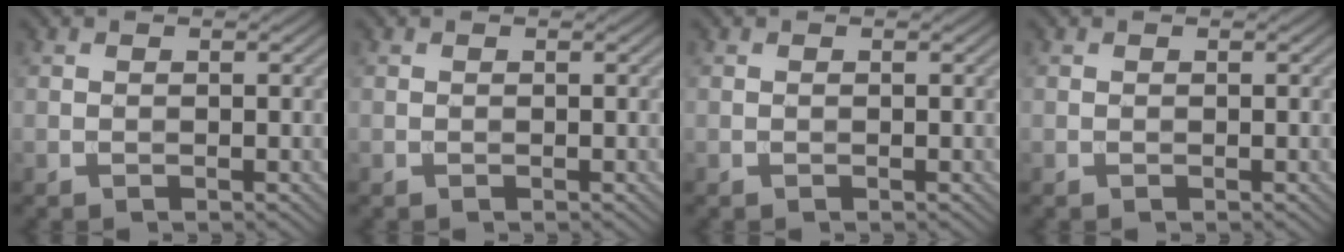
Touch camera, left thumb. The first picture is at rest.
{"total": 0.0}
{"total": 0.0}
{"total": 0.0}